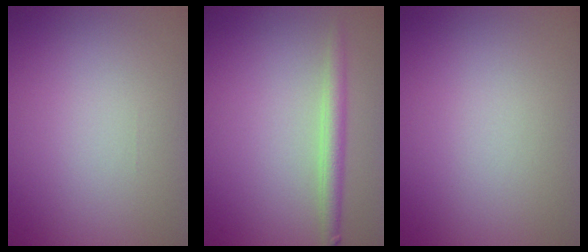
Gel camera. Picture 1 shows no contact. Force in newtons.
{"total": 2.2, "press": 2.2, "slide": 0.1}
{"total": 0.0}